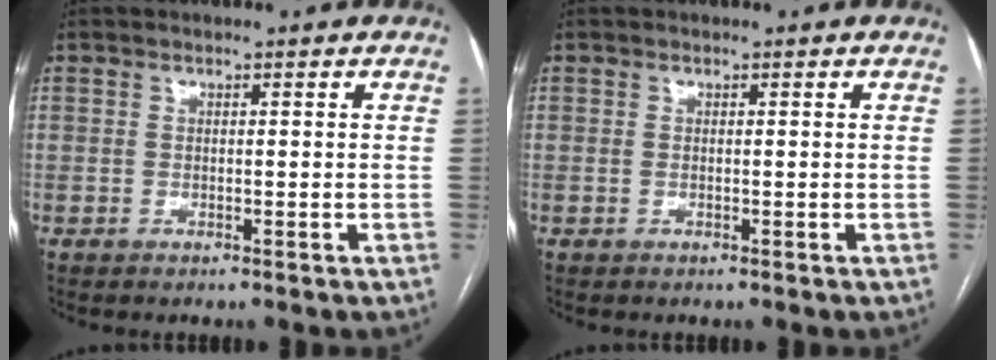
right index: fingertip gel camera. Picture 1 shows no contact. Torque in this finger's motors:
{"motor_torque": [-0.07, -0.04, -0.03, 0.00]}